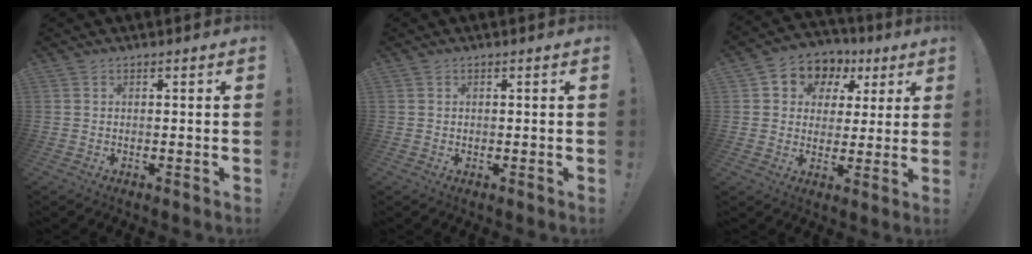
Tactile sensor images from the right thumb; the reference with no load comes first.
{"total": 0.5, "force": [0.1, 0.5, 0.1], "torque": [-0.007, 0.005, 0.003]}
{"total": 7.9, "force": [2.7, 7.0, 2.5], "torque": [-0.041, -0.014, 0.055]}